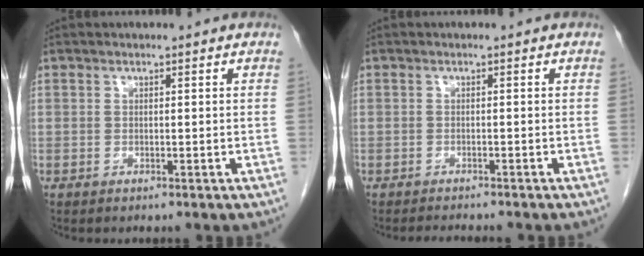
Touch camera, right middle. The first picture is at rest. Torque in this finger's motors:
{"motor_torque": [0.13, -0.12, -0.06, -0.01]}